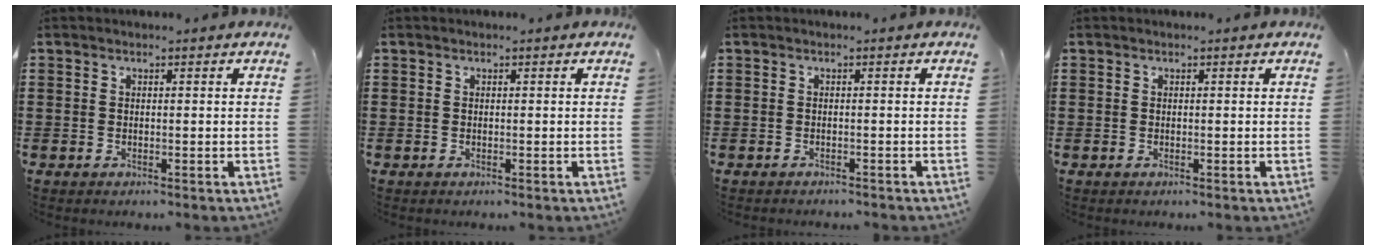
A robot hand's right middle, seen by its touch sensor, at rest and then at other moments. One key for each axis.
{"total": 0.0}
{"total": 0.6, "fx": -0.6, "fy": 0.0, "fz": 0.1, "tx": -0.003, "ty": -0.002, "tz": -0.012}
{"total": 0.0}